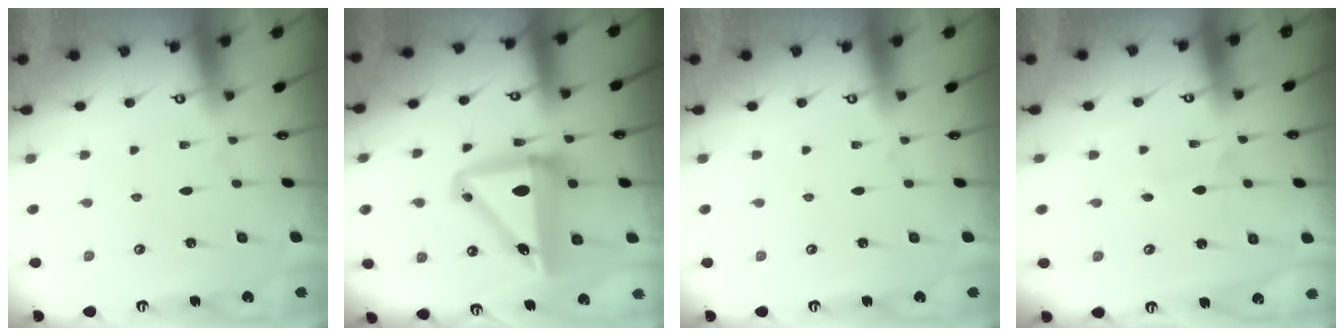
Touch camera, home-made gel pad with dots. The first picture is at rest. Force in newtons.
{"total": 13.5, "press": 13.1, "slide": 3.0}
{"total": 0.0}
{"total": 2.0, "press": 2.0, "slide": 0.2}